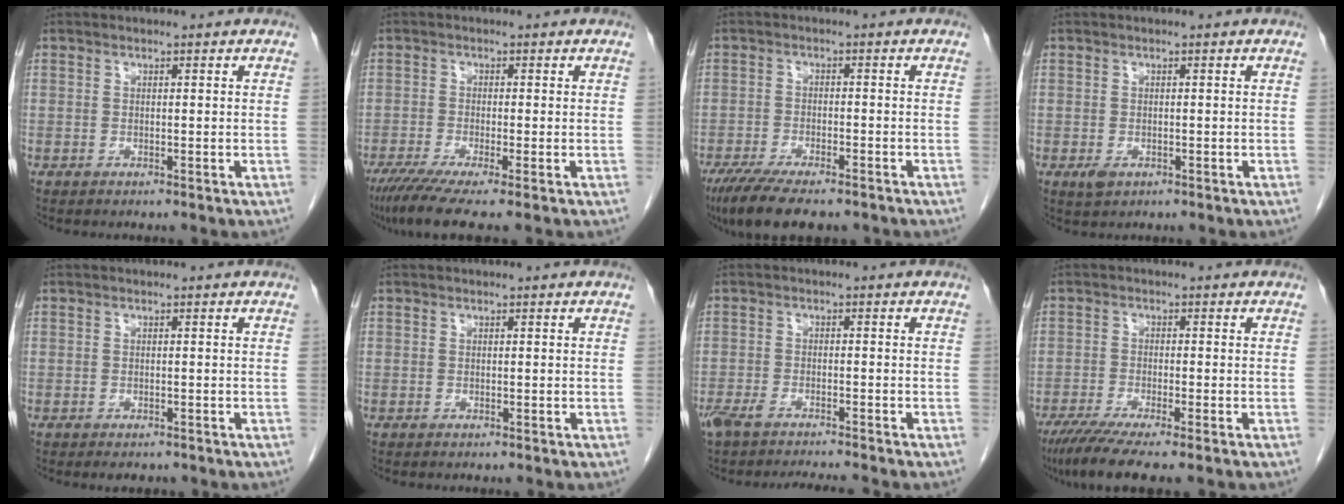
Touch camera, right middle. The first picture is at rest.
{"total": 7.5, "force": [-5.2, 0.3, 5.4], "torque": [-0.086, -0.019, -0.089]}
{"total": 11.7, "force": [-9.0, 3.2, 6.8], "torque": [-0.110, -0.018, -0.138]}
{"total": 1.6, "force": [-0.7, 0.9, 1.1], "torque": [-0.021, -0.001, -0.005]}
{"total": 2.1, "force": [-1.7, 0.9, 0.8], "torque": [-0.009, -0.002, -0.017]}
{"total": 0.0}
{"total": 7.6, "force": [-6.8, 0.5, 3.3], "torque": [-0.052, -0.008, -0.108]}
{"total": 7.8, "force": [-5.8, 0.3, 5.2], "torque": [-0.082, -0.019, -0.095]}